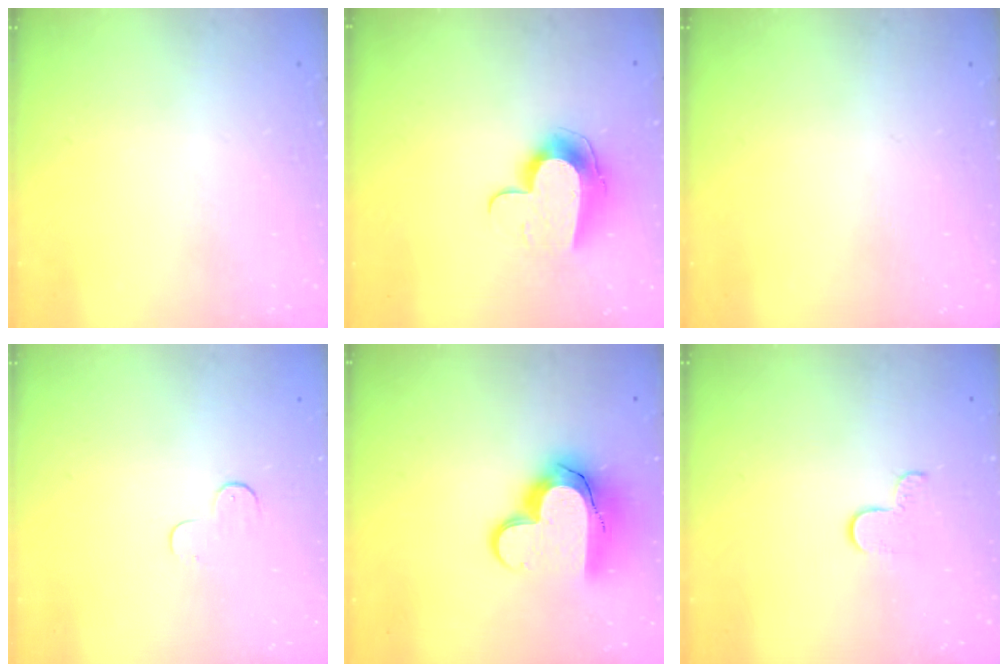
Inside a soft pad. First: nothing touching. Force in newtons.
{"total": 10.7, "press": 10.7, "slide": 0.5}
{"total": 0.0}
{"total": 5.0, "press": 4.9, "slide": 0.5}
{"total": 15.2, "press": 15.1, "slide": 1.1}
{"total": 3.0, "press": 3.0, "slide": 0.4}